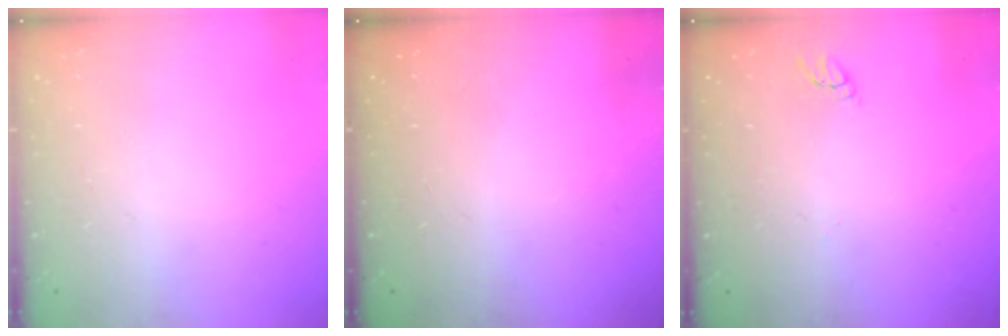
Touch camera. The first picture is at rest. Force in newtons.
{"total": 0.0}
{"total": 2.2, "press": 2.2, "slide": 0.2}